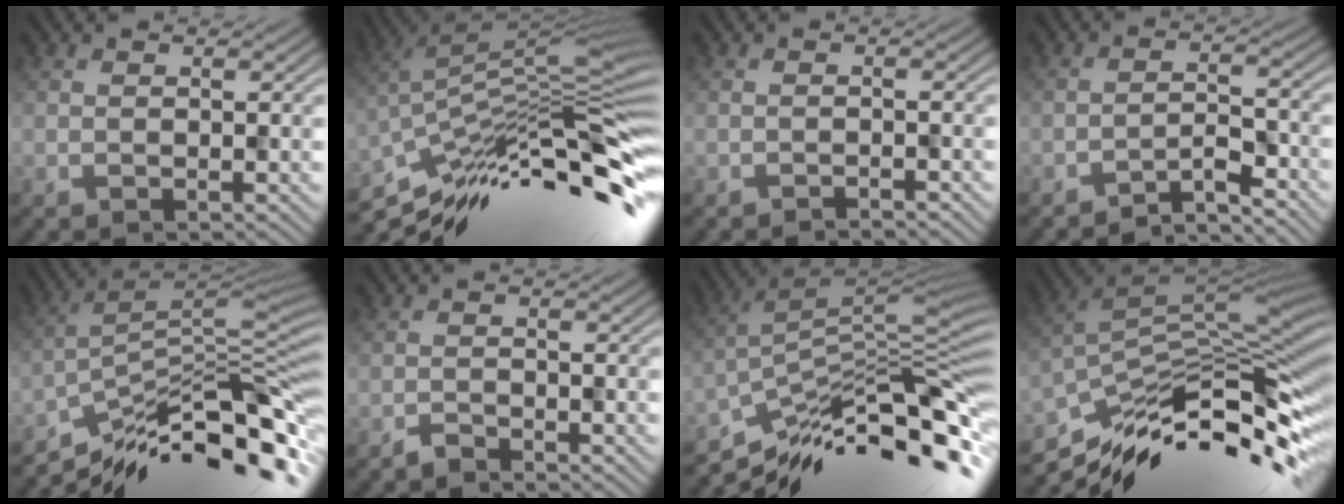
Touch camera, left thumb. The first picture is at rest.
{"total": 15.1, "force": [-7.8, 3.2, 12.5], "torque": [-0.233, 0.019, -0.139]}
{"total": 1.2, "force": [-1.1, 0.0, 0.4], "torque": [-0.005, 0.003, -0.023]}
{"total": 4.5, "force": [-4.0, 0.5, 1.9], "torque": [-0.033, 0.012, -0.076]}
{"total": 14.1, "force": [-8.6, 4.0, 10.4], "torque": [-0.194, 0.009, -0.148]}
{"total": 1.3, "force": [-1.2, 0.2, 0.3], "torque": [-0.007, 0.003, -0.030]}
{"total": 14.7, "force": [-7.9, 4.6, 11.5], "torque": [-0.230, 0.001, -0.138]}
{"total": 14.2, "force": [-8.1, 4.0, 10.9], "torque": [-0.232, 0.000, -0.135]}